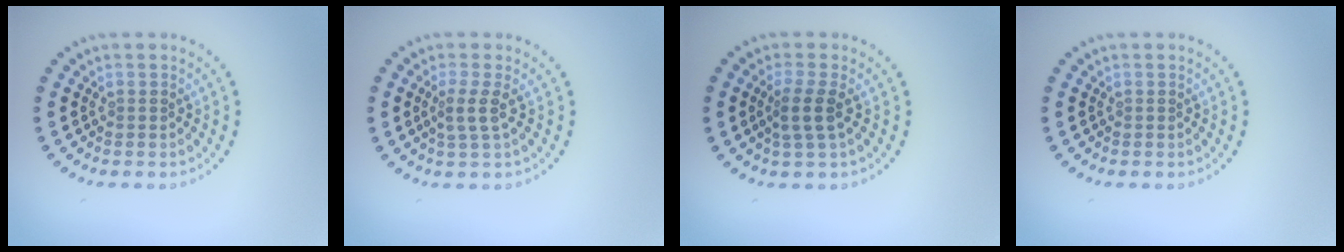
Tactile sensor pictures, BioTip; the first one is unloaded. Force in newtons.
{"total": 2.0, "press": 1.4, "slide": 1.4}
{"total": 2.2, "press": 1.8, "slide": 1.3}
{"total": 0.0}